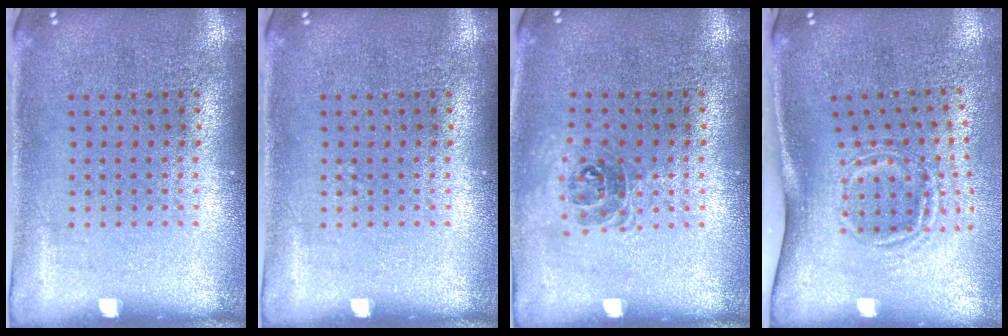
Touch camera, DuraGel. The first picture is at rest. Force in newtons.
{"total": 0.0}
{"total": 1.1, "press": 0.9, "slide": 0.5}
{"total": 1.8, "press": 1.2, "slide": 1.4}